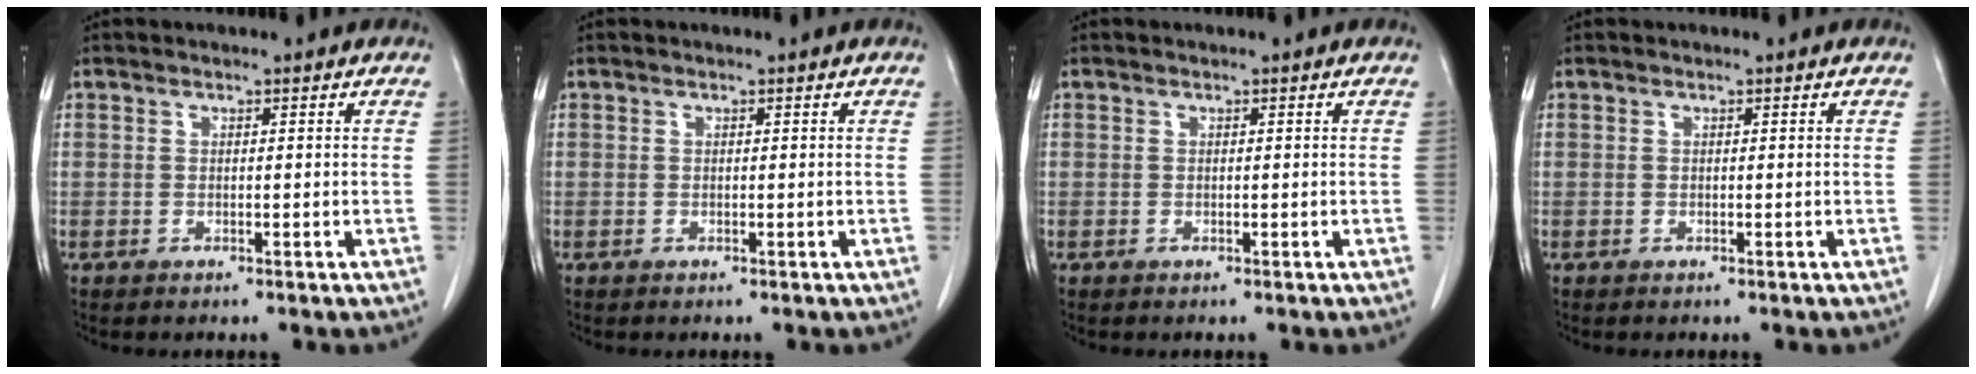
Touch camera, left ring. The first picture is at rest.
{"total": 0.0}
{"total": 0.0}
{"total": 0.0}